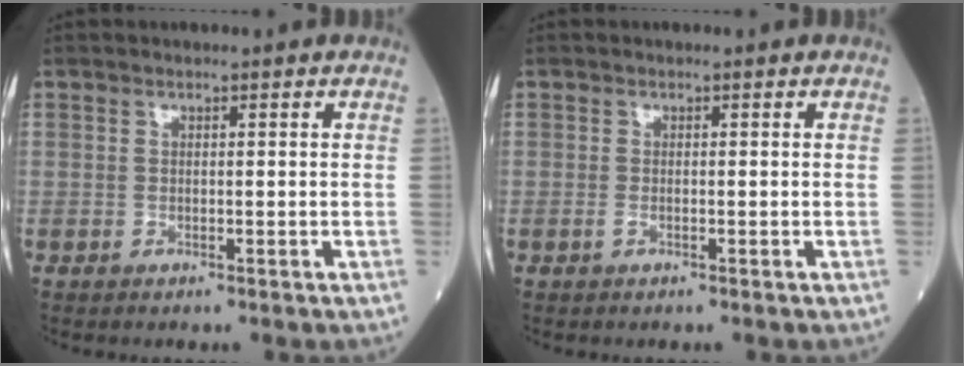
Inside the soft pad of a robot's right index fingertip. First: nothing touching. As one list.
[{"total": 0.6, "force": [-0.2, 0.2, 0.6], "torque": [-0.013, -0.001, -0.003]}]